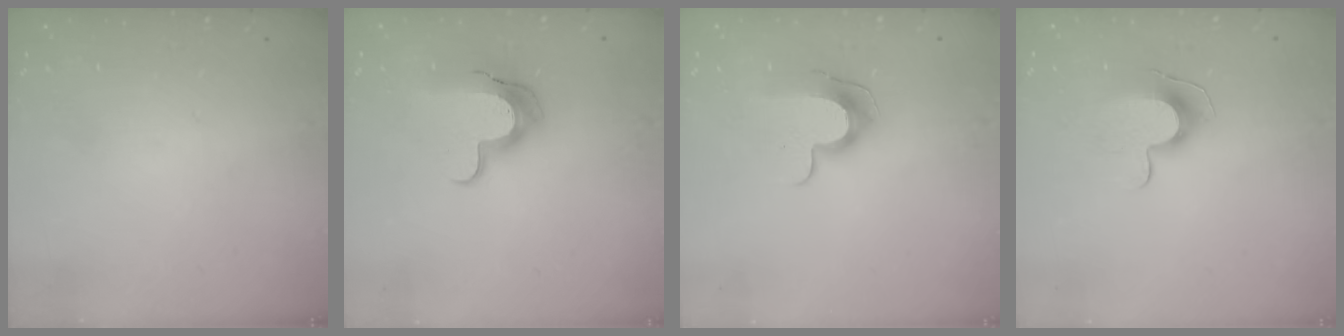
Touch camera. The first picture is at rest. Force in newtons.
{"total": 11.9, "press": 11.9, "slide": 0.6}
{"total": 10.1, "press": 10.0, "slide": 1.0}
{"total": 9.4, "press": 9.4, "slide": 0.6}